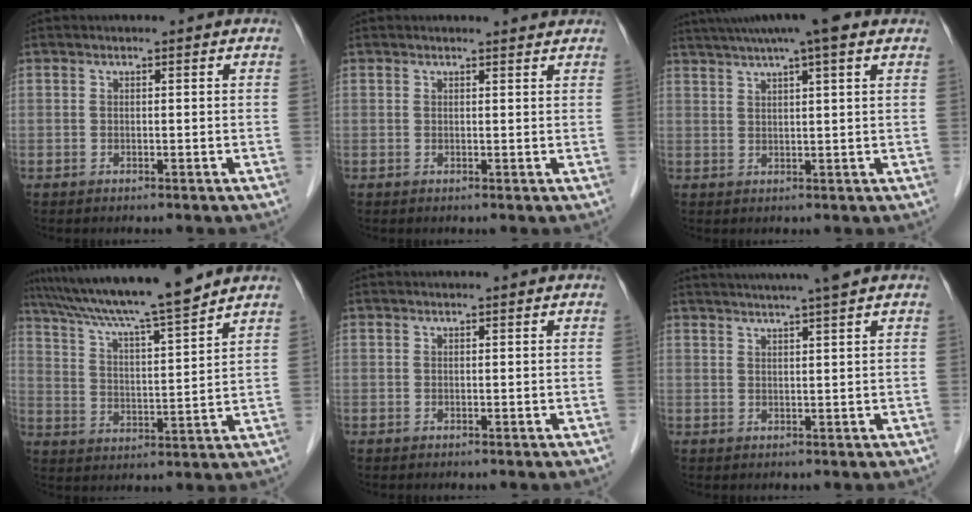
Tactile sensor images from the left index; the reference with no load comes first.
{"total": 1.9, "force": [1.9, 0.0, 0.2], "torque": [-0.010, -0.003, 0.018]}
{"total": 10.4, "force": [7.8, 0.3, 7.0], "torque": [-0.116, 0.034, 0.107]}
{"total": 15.1, "force": [13.1, -0.7, 7.4], "torque": [-0.134, 0.009, 0.215]}
{"total": 0.6, "force": [0.5, -0.1, 0.3], "torque": [-0.004, 0.005, 0.009]}
{"total": 8.0, "force": [6.7, -1.1, 4.2], "torque": [-0.065, 0.017, 0.088]}